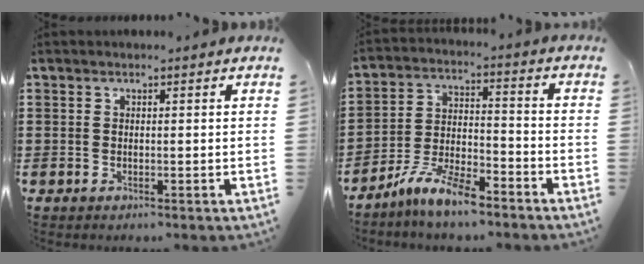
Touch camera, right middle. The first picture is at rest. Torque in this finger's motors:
{"motor_torque": [2.14, 0.00, 0.20, 0.17]}